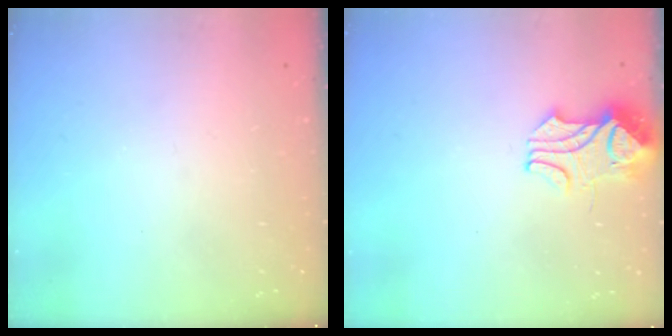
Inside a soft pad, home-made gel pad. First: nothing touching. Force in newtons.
{"total": 2.2, "press": 2.0, "slide": 0.9}